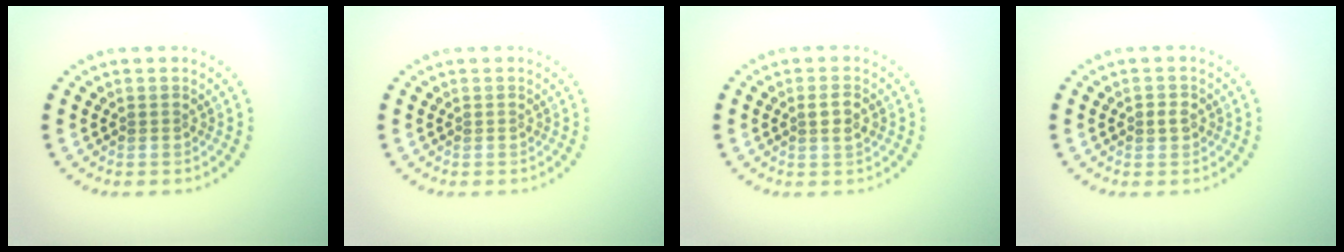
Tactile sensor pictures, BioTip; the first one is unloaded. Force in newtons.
{"total": 0.0}
{"total": 1.5, "press": 1.4, "slide": 0.5}
{"total": 1.1, "press": 1.1, "slide": 0.2}